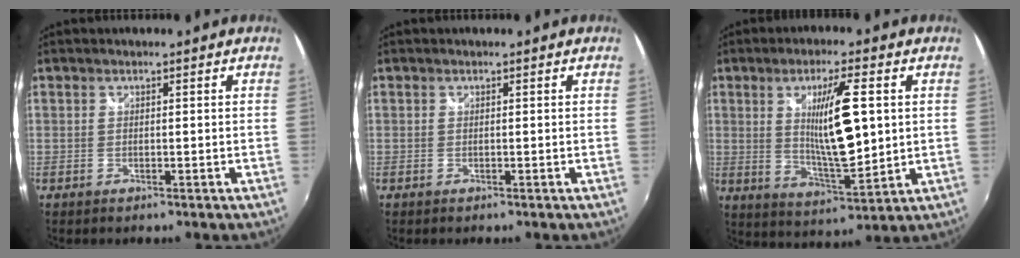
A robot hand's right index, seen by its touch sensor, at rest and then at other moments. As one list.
[{"total": 0.0}, {"total": 11.9, "force": [1.9, 2.5, 11.5], "torque": [-0.188, -0.012, 0.041]}]